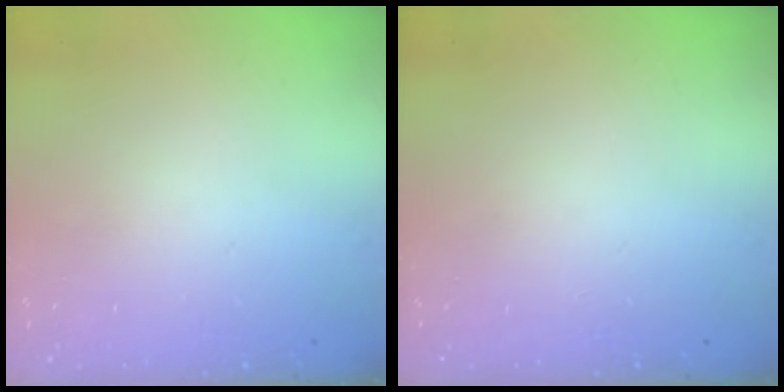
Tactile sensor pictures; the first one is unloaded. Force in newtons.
{"total": 0.0}